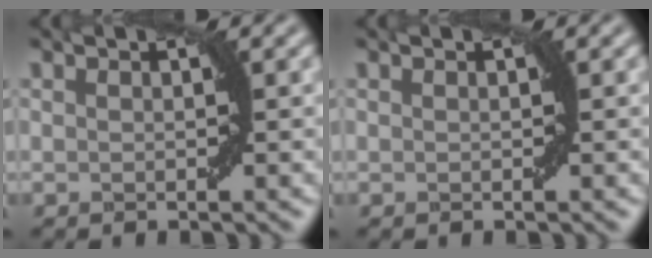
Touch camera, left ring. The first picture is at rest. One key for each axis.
{"total": 0.0}